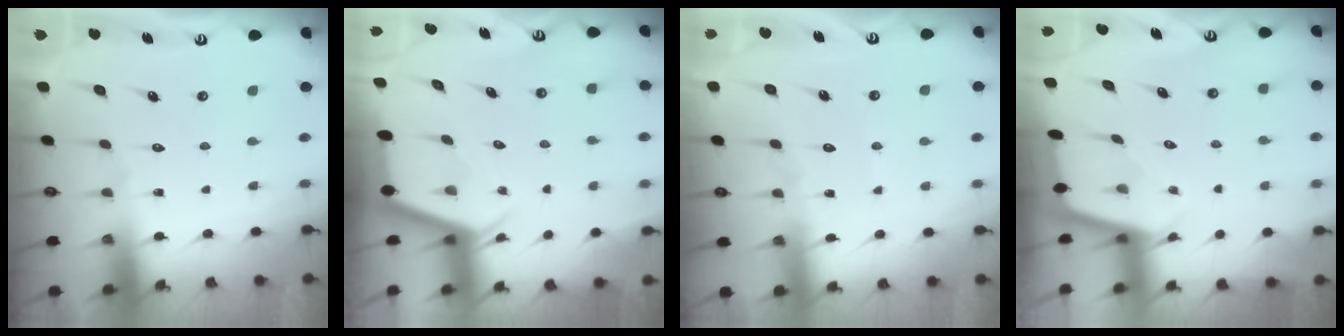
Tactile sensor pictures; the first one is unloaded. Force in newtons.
{"total": 2.3, "press": 2.3, "slide": 0.2}
{"total": 6.3, "press": 6.3, "slide": 0.6}
{"total": 1.8, "press": 1.8, "slide": 0.2}